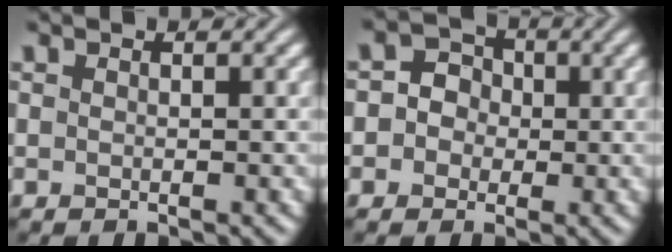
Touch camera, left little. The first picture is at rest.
{"total": 2.9, "force": [-0.1, 2.7, 1.0], "torque": [0.008, 0.008, -0.015]}